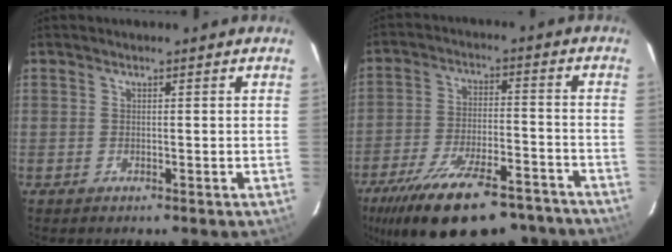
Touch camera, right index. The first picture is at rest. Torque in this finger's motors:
{"motor_torque": [1.08, -1.06, 1.05, 0.21]}